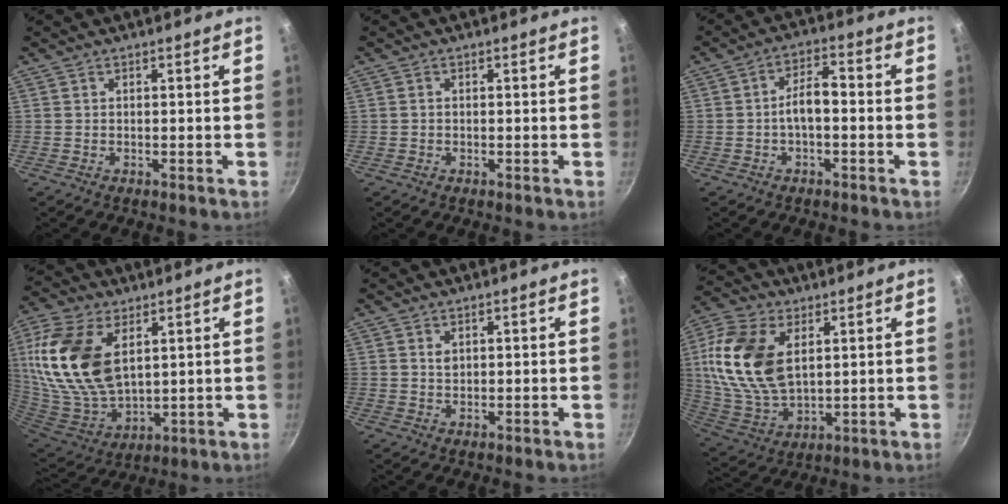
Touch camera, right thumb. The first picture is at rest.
{"total": 0.6, "force": [0.0, 0.5, 0.3], "torque": [-0.005, 0.004, 0.001]}
{"total": 5.6, "force": [-1.1, 2.6, 4.8], "torque": [-0.075, 0.031, -0.024]}
{"total": 21.3, "force": [6.4, 12.5, 16.0], "torque": [-0.315, -0.031, 0.131]}
{"total": 1.5, "force": [0.6, 1.1, 0.9], "torque": [-0.013, 0.000, 0.012]}
{"total": 19.1, "force": [4.6, 11.5, 14.5], "torque": [-0.273, -0.016, 0.097]}